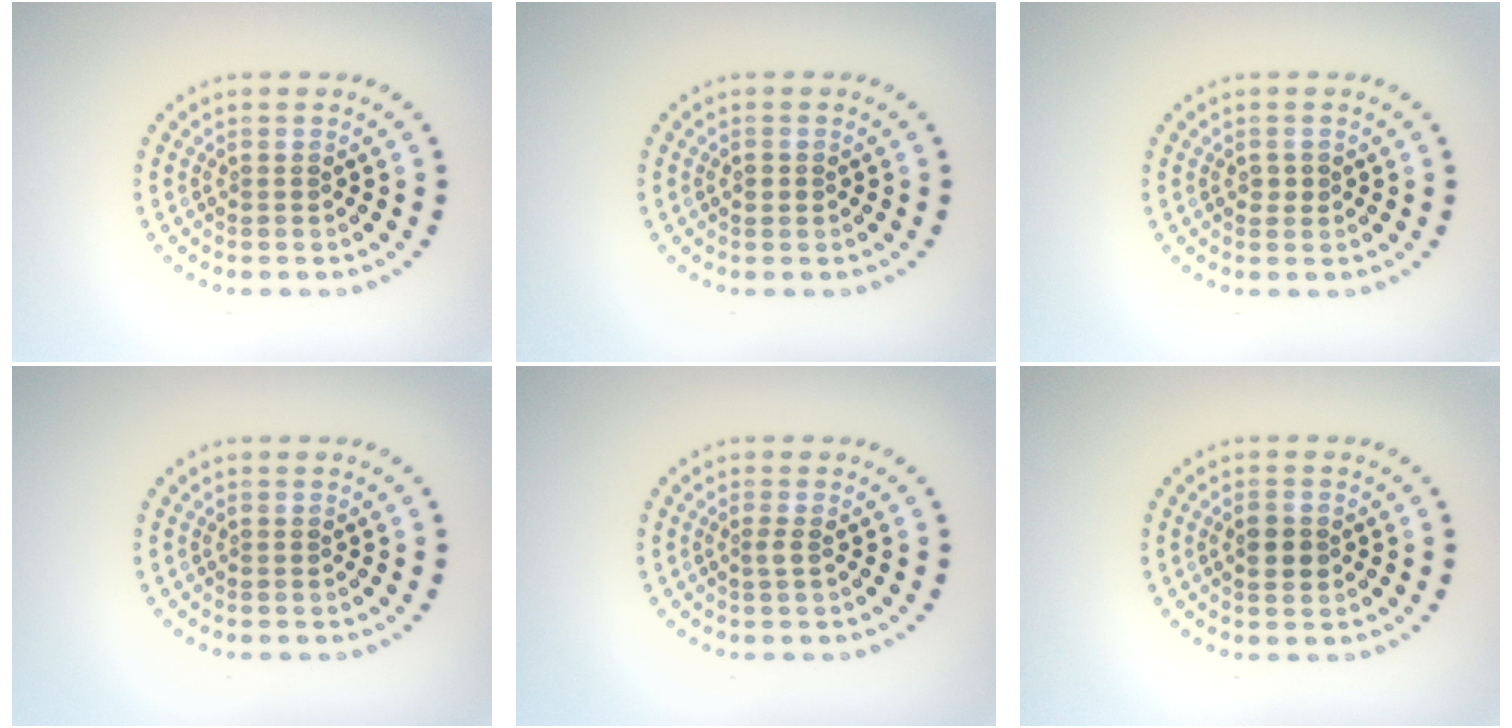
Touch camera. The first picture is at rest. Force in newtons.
{"total": 1.0, "press": 1.0, "slide": 0.1}
{"total": 1.0, "press": 1.0, "slide": 0.1}
{"total": 0.0}
{"total": 0.8, "press": 0.5, "slide": 0.6}
{"total": 2.3, "press": 2.3, "slide": 0.0}